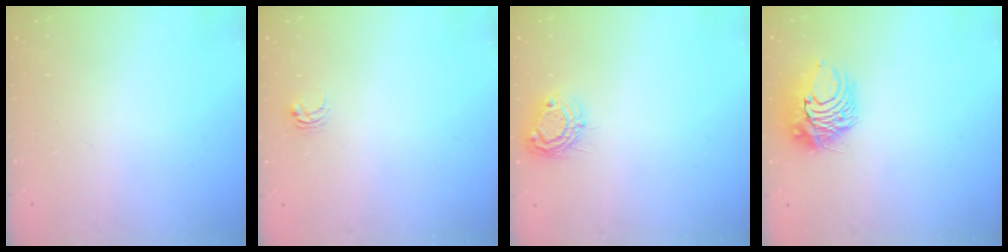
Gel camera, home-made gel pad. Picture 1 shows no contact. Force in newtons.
{"total": 3.3, "press": 3.3, "slide": 0.2}
{"total": 8.3, "press": 8.3, "slide": 0.7}
{"total": 9.7, "press": 9.7, "slide": 0.5}